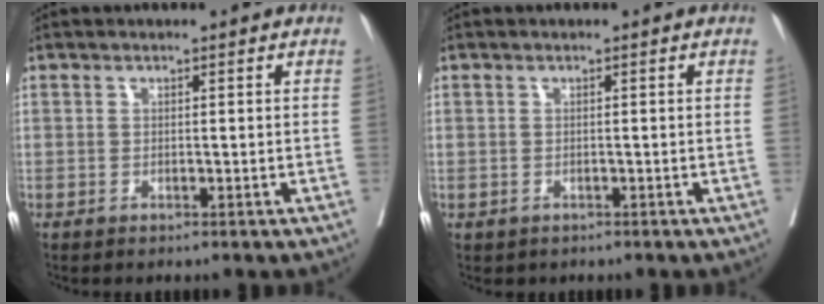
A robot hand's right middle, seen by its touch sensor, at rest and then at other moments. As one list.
[{"total": 0.6, "force": [-0.2, 0.6, 0.1], "torque": [-0.004, 0.003, 0.002]}]